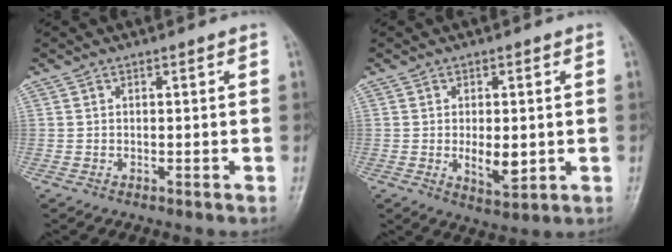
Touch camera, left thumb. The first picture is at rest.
{"total": 6.0, "force": [-0.5, 3.1, 5.2], "torque": [-0.073, -0.013, -0.001]}